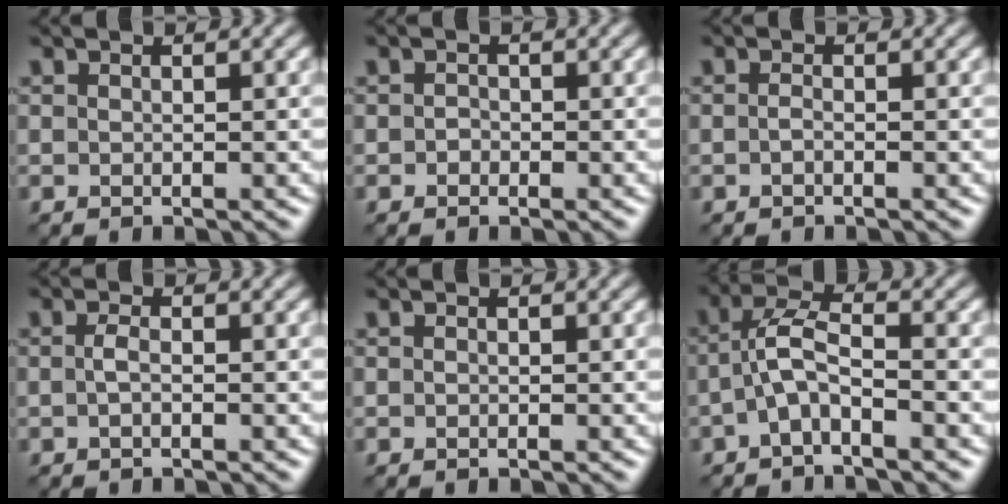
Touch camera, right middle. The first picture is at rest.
{"total": 0.7, "force": [-0.2, 0.6, 0.2], "torque": [-0.001, -0.004, -0.006]}
{"total": 0.6, "force": [-0.3, 0.2, 0.5], "torque": [-0.013, -0.001, -0.007]}
{"total": 1.0, "force": [-0.3, 0.3, 0.9], "torque": [-0.022, 0.000, -0.007]}
{"total": 0.0}
{"total": 3.3, "force": [-1.2, 1.1, 2.9], "torque": [-0.063, 0.013, -0.031]}